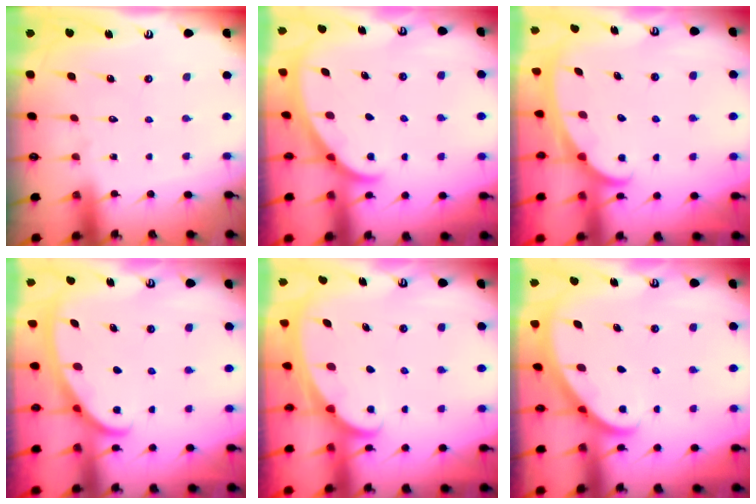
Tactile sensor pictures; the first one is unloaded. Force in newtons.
{"total": 1.6, "press": 1.6, "slide": 0.0}
{"total": 2.6, "press": 2.5, "slide": 0.3}
{"total": 3.0, "press": 2.9, "slide": 0.4}
{"total": 2.0, "press": 2.0, "slide": 0.2}
{"total": 2.8, "press": 2.8, "slide": 0.2}